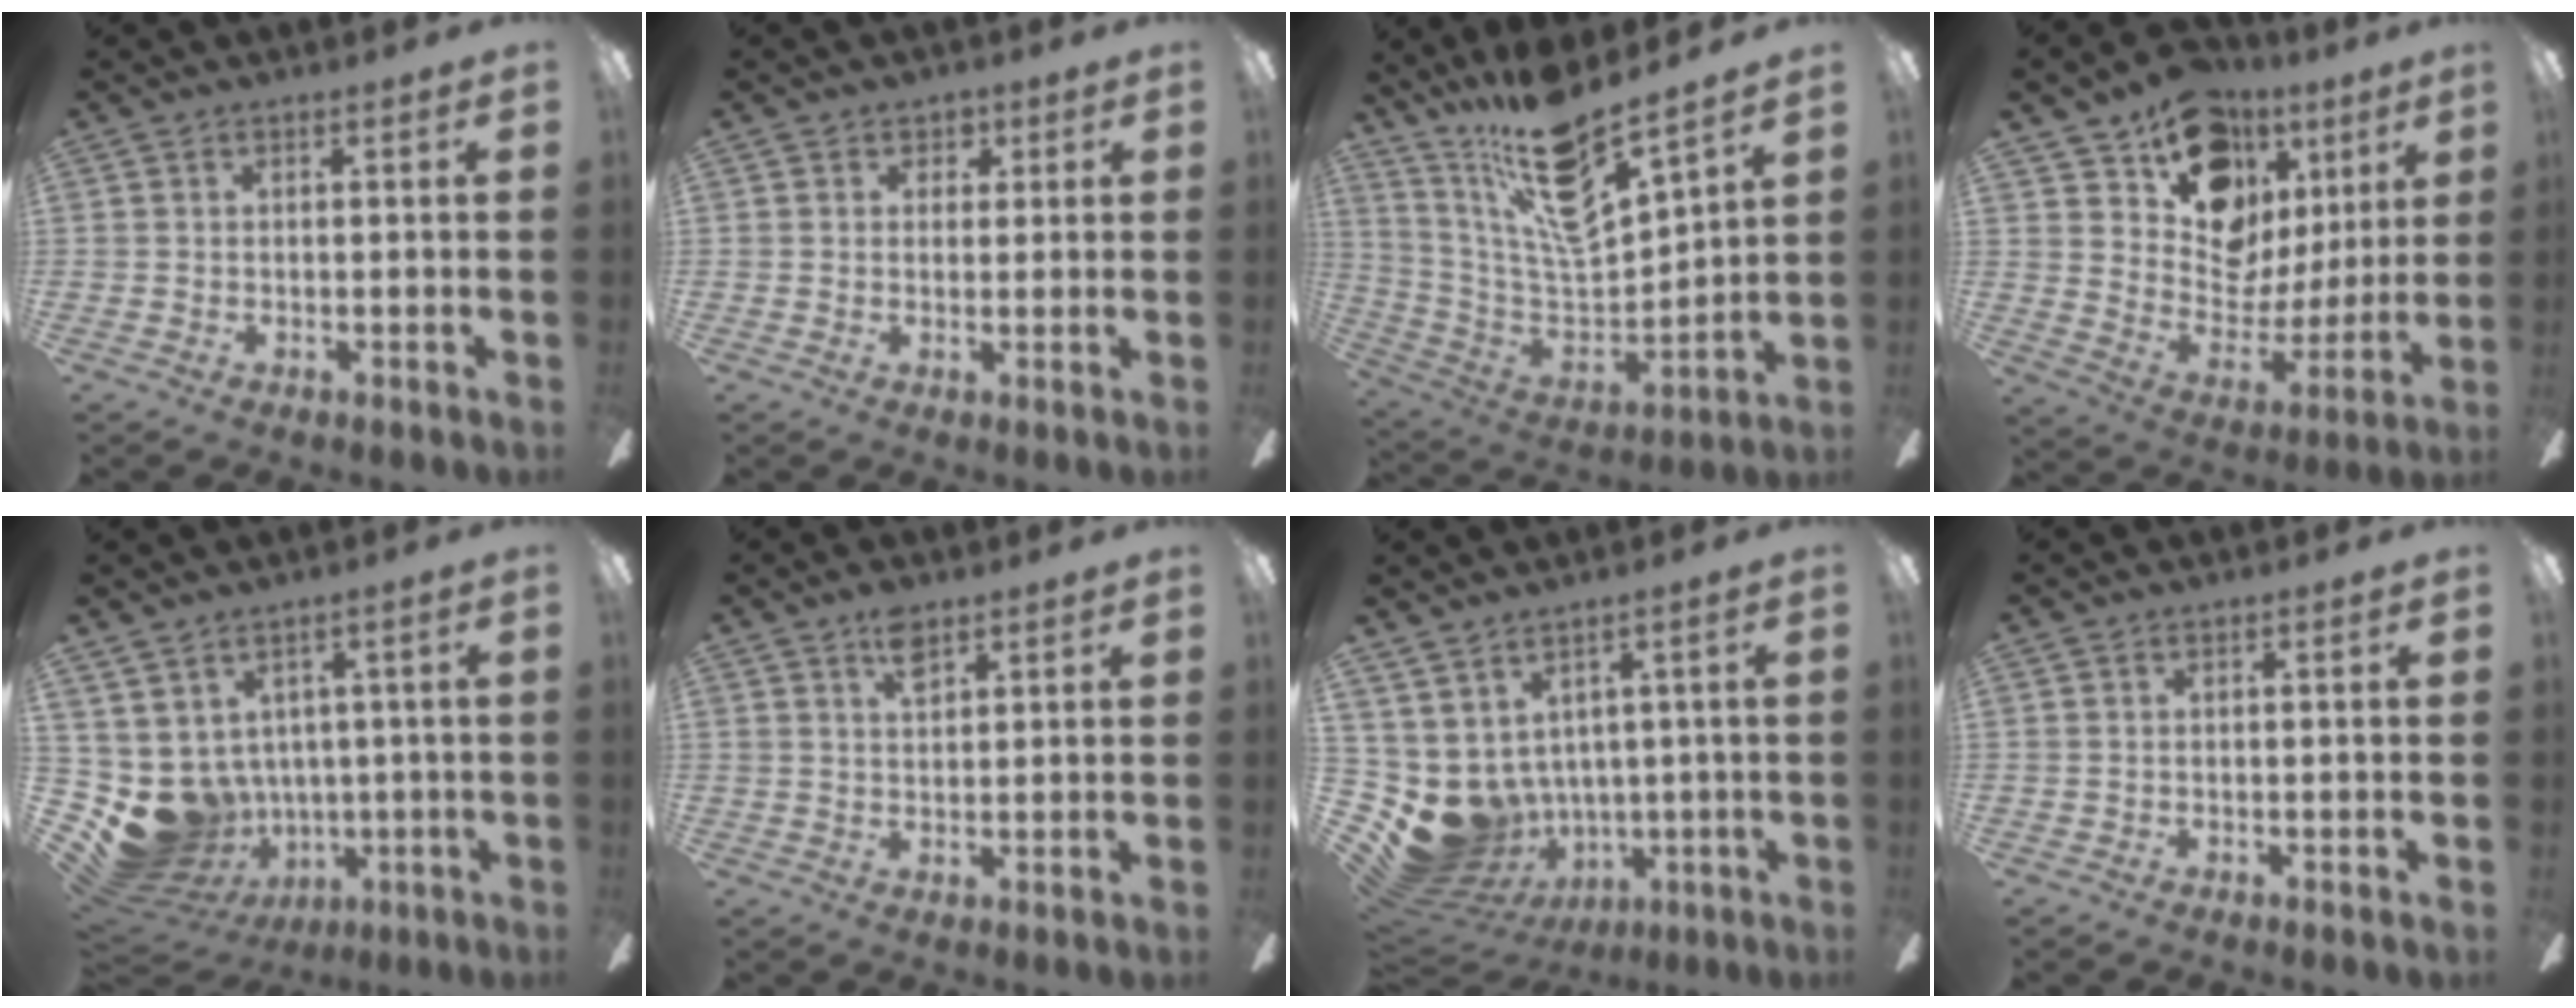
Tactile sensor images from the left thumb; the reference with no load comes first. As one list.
[{"total": 2.7, "force": [1.1, 2.4, 0.5], "torque": [0.000, 0.003, 0.018]}, {"total": 18.6, "force": [14.2, 4.4, 11.2], "torque": [-0.214, -0.102, 0.246]}, {"total": 16.5, "force": [10.1, 11.3, 6.4], "torque": [-0.106, -0.066, 0.187]}, {"total": 8.9, "force": [-0.4, 8.4, 2.8], "torque": [-0.096, -0.023, 0.008]}, {"total": 4.5, "force": [3.0, 2.0, 2.7], "torque": [-0.036, -0.006, 0.048]}, {"total": 7.8, "force": [0.0, 7.4, 2.6], "torque": [-0.091, -0.027, 0.016]}, {"total": 0.0}]